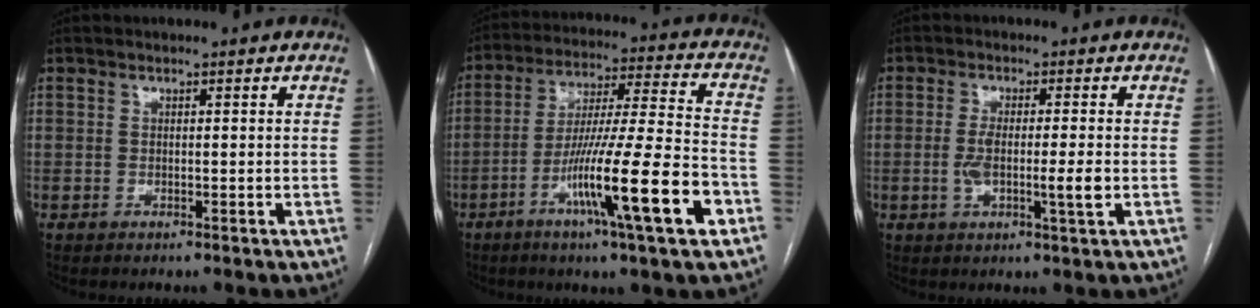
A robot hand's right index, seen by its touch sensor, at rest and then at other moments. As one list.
[{"total": 18.5, "force": [-7.6, -0.2, 16.8], "torque": [-0.287, -0.018, -0.129]}, {"total": 6.0, "force": [-1.0, 0.5, 5.8], "torque": [-0.110, -0.006, -0.018]}]